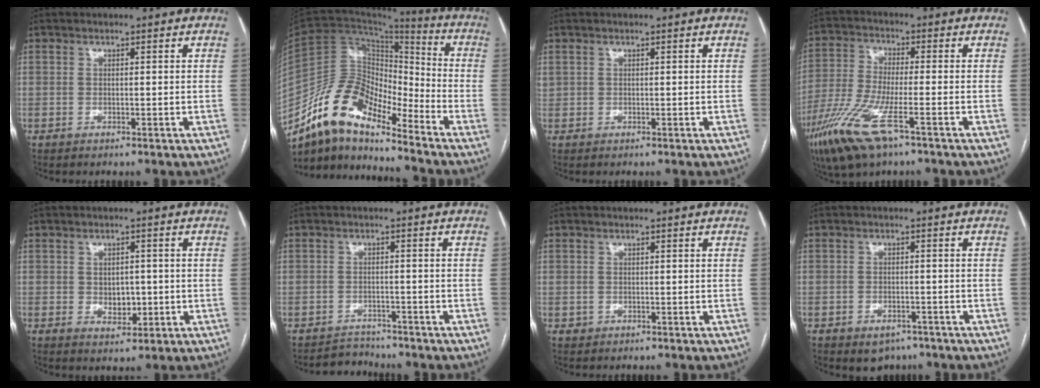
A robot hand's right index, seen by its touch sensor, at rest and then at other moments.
{"total": 13.8, "force": [-11.0, 5.0, 6.6], "torque": [-0.122, 0.045, -0.201]}
{"total": 1.0, "force": [0.5, 0.9, 0.2], "torque": [-0.001, 0.014, 0.010]}
{"total": 11.9, "force": [-6.6, 2.3, 9.6], "torque": [-0.209, -0.025, -0.121]}
{"total": 3.6, "force": [-0.3, 2.5, 2.5], "torque": [-0.031, 0.000, 0.003]}
{"total": 2.9, "force": [-2.6, 0.7, -0.9], "torque": [0.018, -0.006, -0.041]}
{"total": 1.1, "force": [0.0, 1.1, 0.0], "torque": [0.005, 0.005, 0.002]}
{"total": 4.1, "force": [-2.7, 2.7, 1.5], "torque": [-0.019, 0.004, -0.028]}